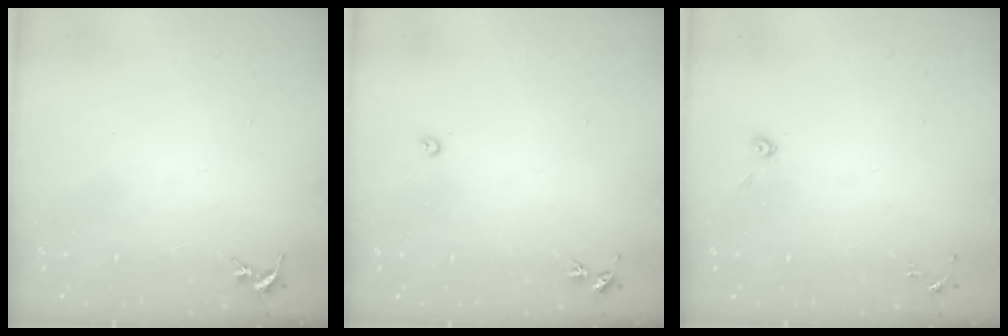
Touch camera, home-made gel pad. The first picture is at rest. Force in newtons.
{"total": 3.0, "press": 3.0, "slide": 0.4}
{"total": 3.9, "press": 3.8, "slide": 0.9}